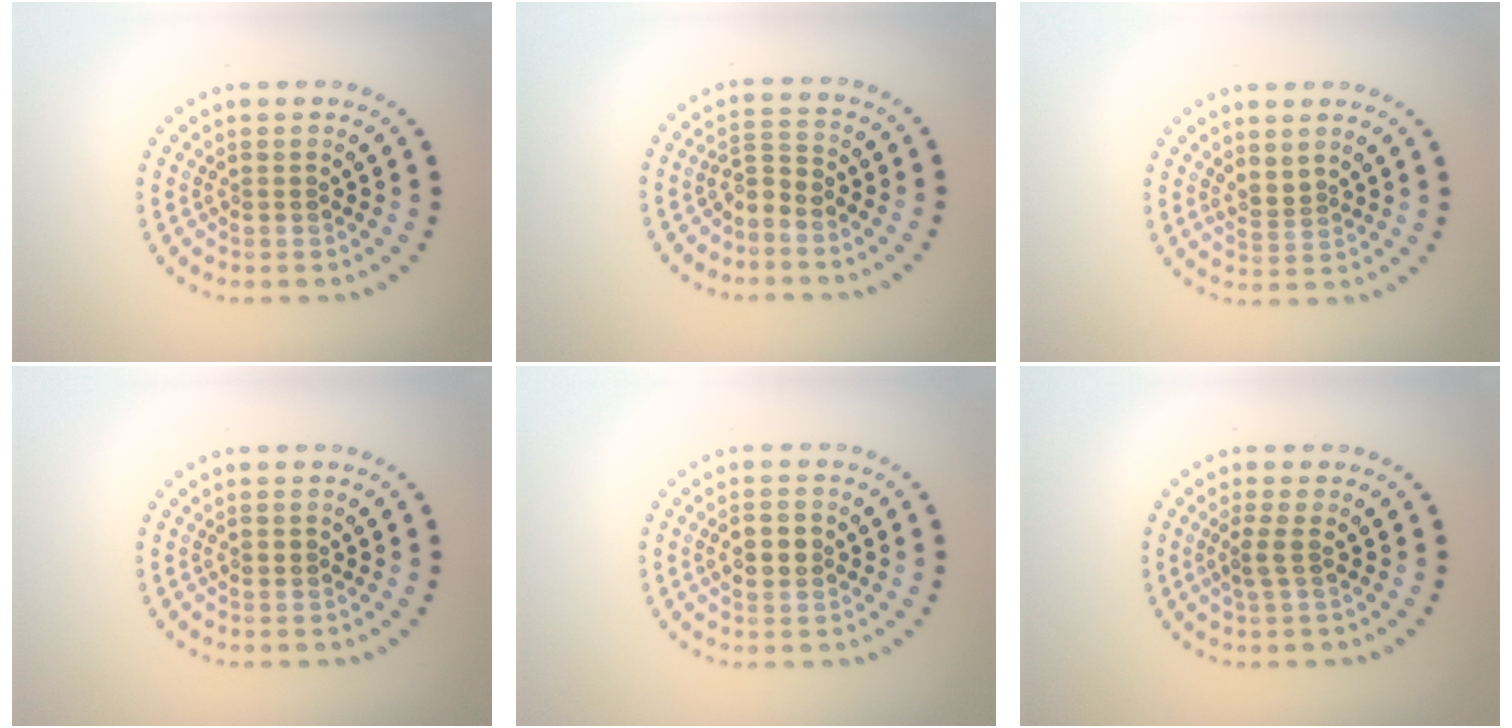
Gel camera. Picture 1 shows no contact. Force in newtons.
{"total": 2.1, "press": 1.4, "slide": 1.6}
{"total": 1.6, "press": 1.2, "slide": 1.1}
{"total": 0.8, "press": 0.8, "slide": 0.1}
{"total": 2.7, "press": 2.7, "slide": 0.1}
{"total": 1.6, "press": 1.3, "slide": 1.0}